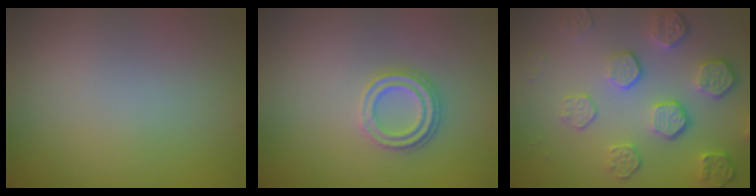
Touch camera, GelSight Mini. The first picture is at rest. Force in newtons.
{"total": 2.4, "press": 2.3, "slide": 0.6}
{"total": 5.6, "press": 3.9, "slide": 4.0}